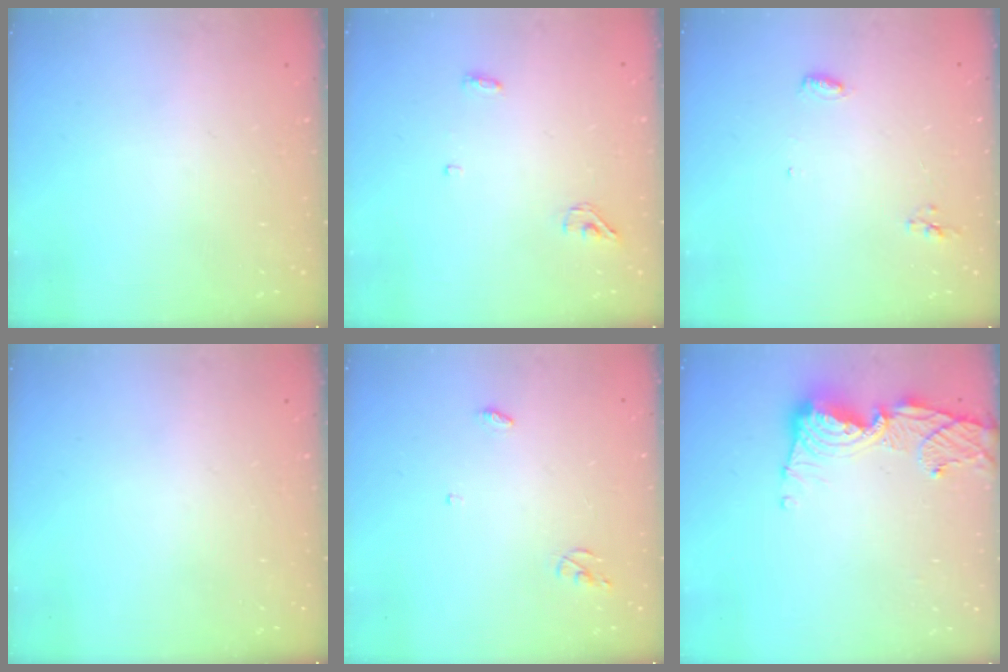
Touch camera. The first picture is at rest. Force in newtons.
{"total": 3.8, "press": 3.5, "slide": 1.4}
{"total": 4.6, "press": 4.4, "slide": 1.1}
{"total": 0.0}
{"total": 3.7, "press": 3.7, "slide": 0.2}
{"total": 12.9, "press": 12.8, "slide": 1.6}